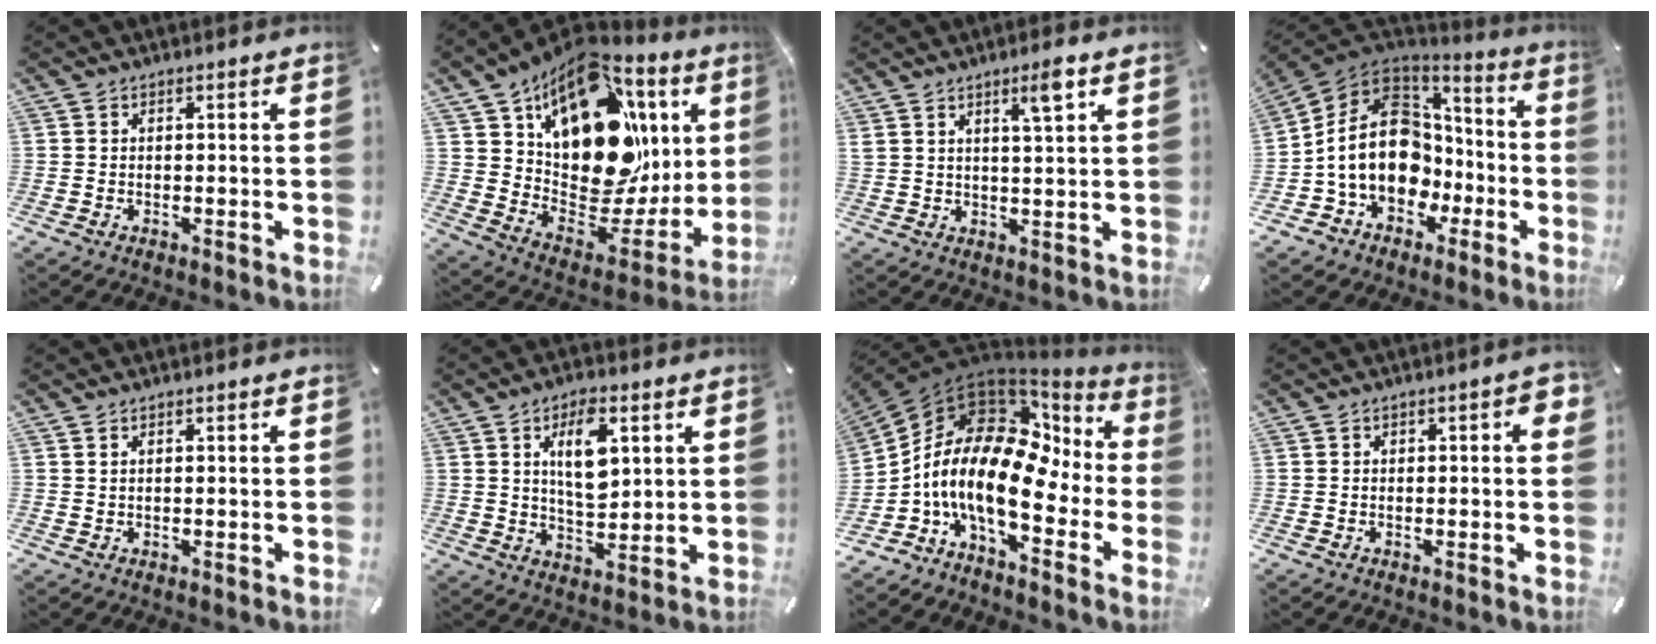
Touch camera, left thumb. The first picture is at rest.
{"total": 22.7, "force": [8.9, 13.2, 16.2], "torque": [-0.258, -0.094, 0.164]}
{"total": 5.8, "force": [3.6, 0.9, 4.5], "torque": [-0.080, -0.007, 0.058]}
{"total": 18.4, "force": [-0.8, 15.0, 10.7], "torque": [-0.212, 0.005, -0.013]}
{"total": 0.7, "force": [0.4, 0.3, 0.5], "torque": [-0.009, 0.001, 0.007]}
{"total": 10.1, "force": [3.8, 5.2, 7.8], "torque": [-0.137, -0.003, 0.061]}
{"total": 17.6, "force": [-3.1, 9.0, 14.8], "torque": [-0.313, -0.015, -0.059]}
{"total": 2.4, "force": [0.2, 1.4, 2.0], "torque": [-0.021, 0.003, -0.002]}